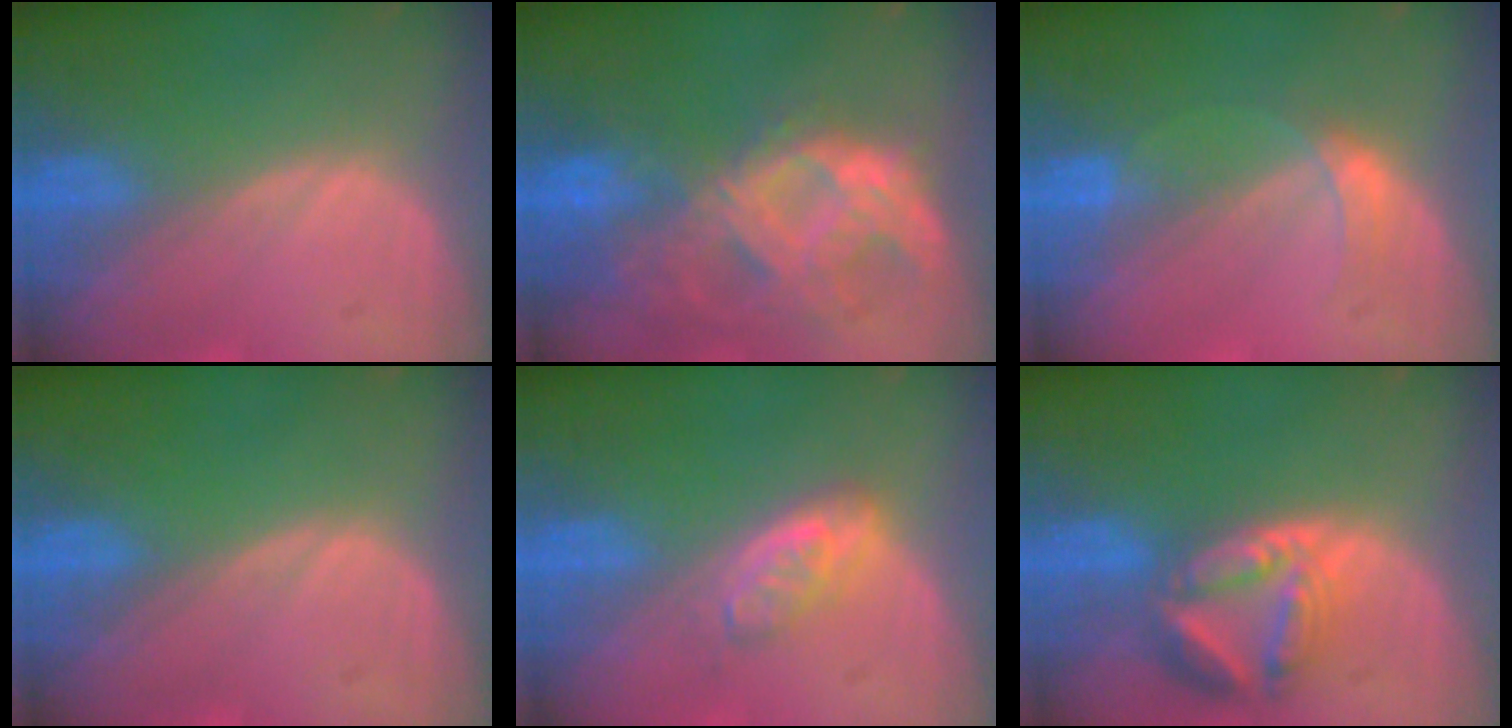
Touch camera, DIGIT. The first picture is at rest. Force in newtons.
{"total": 10.9, "press": 9.3, "slide": 5.7}
{"total": 2.5, "press": 2.5, "slide": 0.1}
{"total": 0.0}
{"total": 4.3, "press": 4.0, "slide": 1.3}
{"total": 7.9, "press": 7.0, "slide": 3.8}